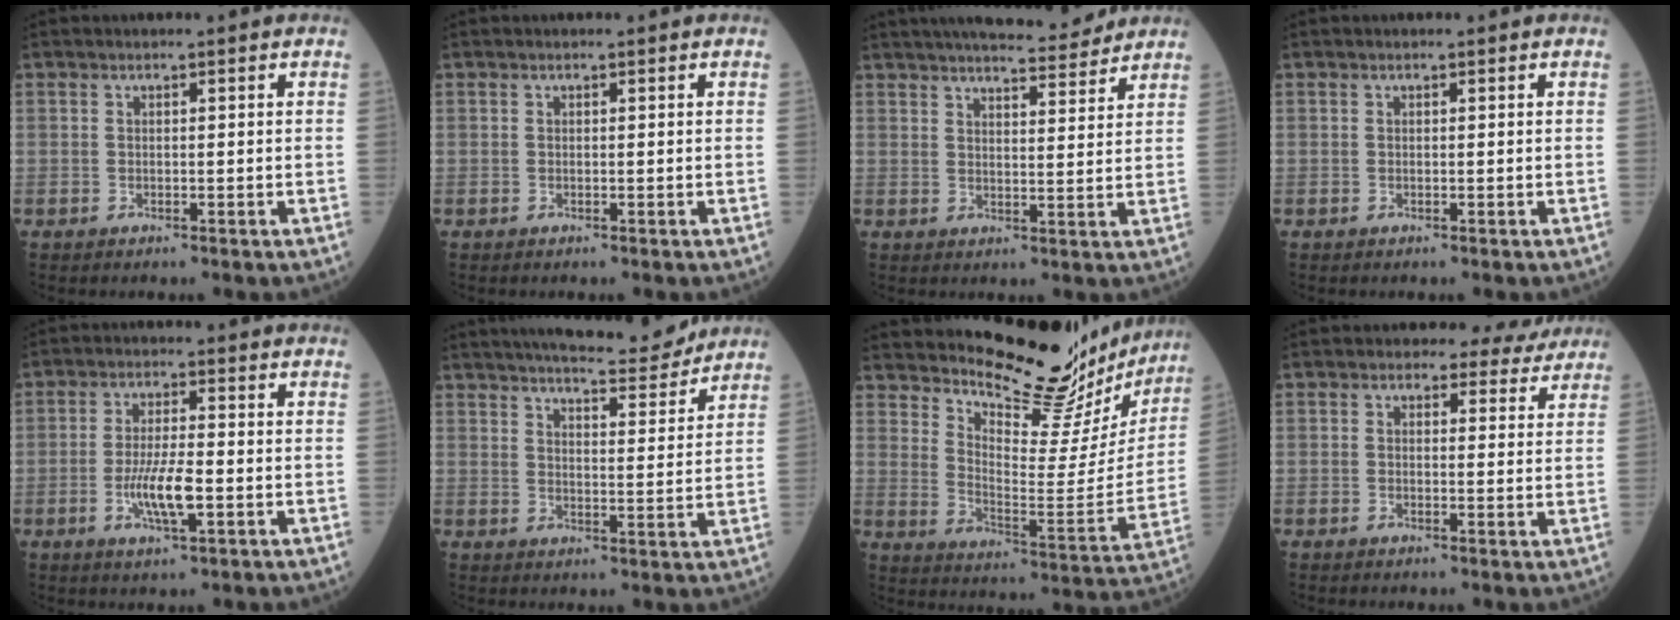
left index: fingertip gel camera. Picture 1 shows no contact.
{"total": 0.0}
{"total": 11.8, "force": [10.7, 1.5, 4.8], "torque": [-0.062, 0.004, 0.143]}
{"total": 0.0}
{"total": 6.4, "force": [-1.8, 1.1, 6.0], "torque": [-0.116, -0.009, -0.033]}
{"total": 12.4, "force": [11.4, 1.3, 4.6], "torque": [-0.062, -0.003, 0.154]}
{"total": 22.0, "force": [20.6, 4.1, 6.5], "torque": [-0.095, -0.083, 0.272]}
{"total": 4.9, "force": [4.4, 2.2, 0.0], "torque": [0.021, -0.001, 0.033]}